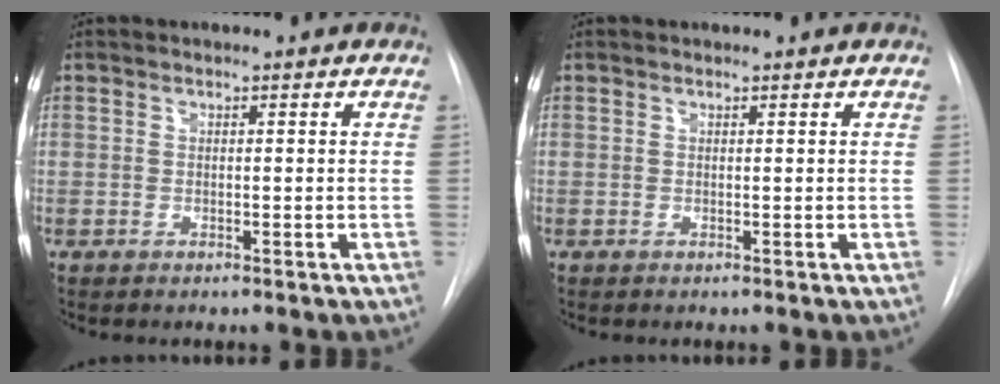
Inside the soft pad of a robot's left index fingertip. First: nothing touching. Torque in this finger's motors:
{"motor_torque": [0.24, 0.01, -0.02, -0.01]}